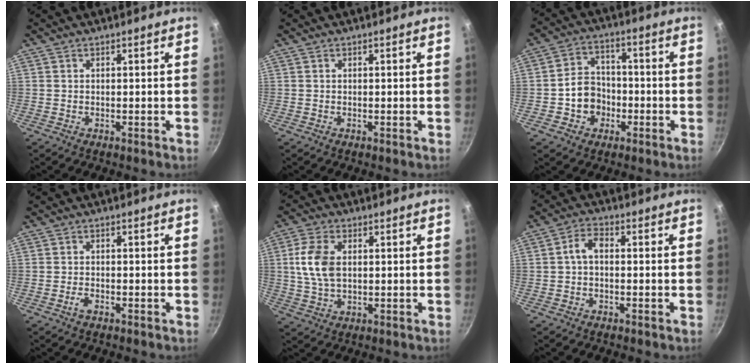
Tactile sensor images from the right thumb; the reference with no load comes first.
{"total": 0.0}
{"total": 8.2, "force": [-2.3, 7.0, 3.7], "torque": [-0.028, 0.030, -0.043]}
{"total": 1.6, "force": [-1.0, 0.7, 1.1], "torque": [-0.025, 0.008, -0.021]}
{"total": 8.3, "force": [1.3, 5.0, 6.5], "torque": [-0.125, 0.004, 0.024]}
{"total": 3.7, "force": [-0.3, 2.3, 2.9], "torque": [-0.052, 0.020, -0.010]}